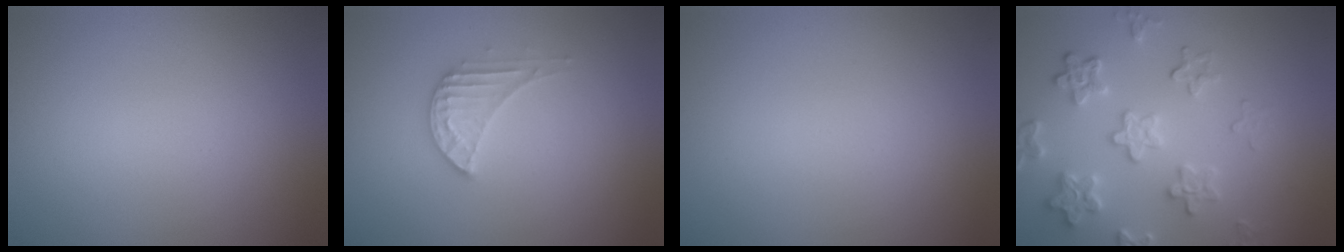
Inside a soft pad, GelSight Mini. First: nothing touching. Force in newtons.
{"total": 2.6, "press": 2.6, "slide": 0.2}
{"total": 0.0}
{"total": 4.8, "press": 4.1, "slide": 2.6}